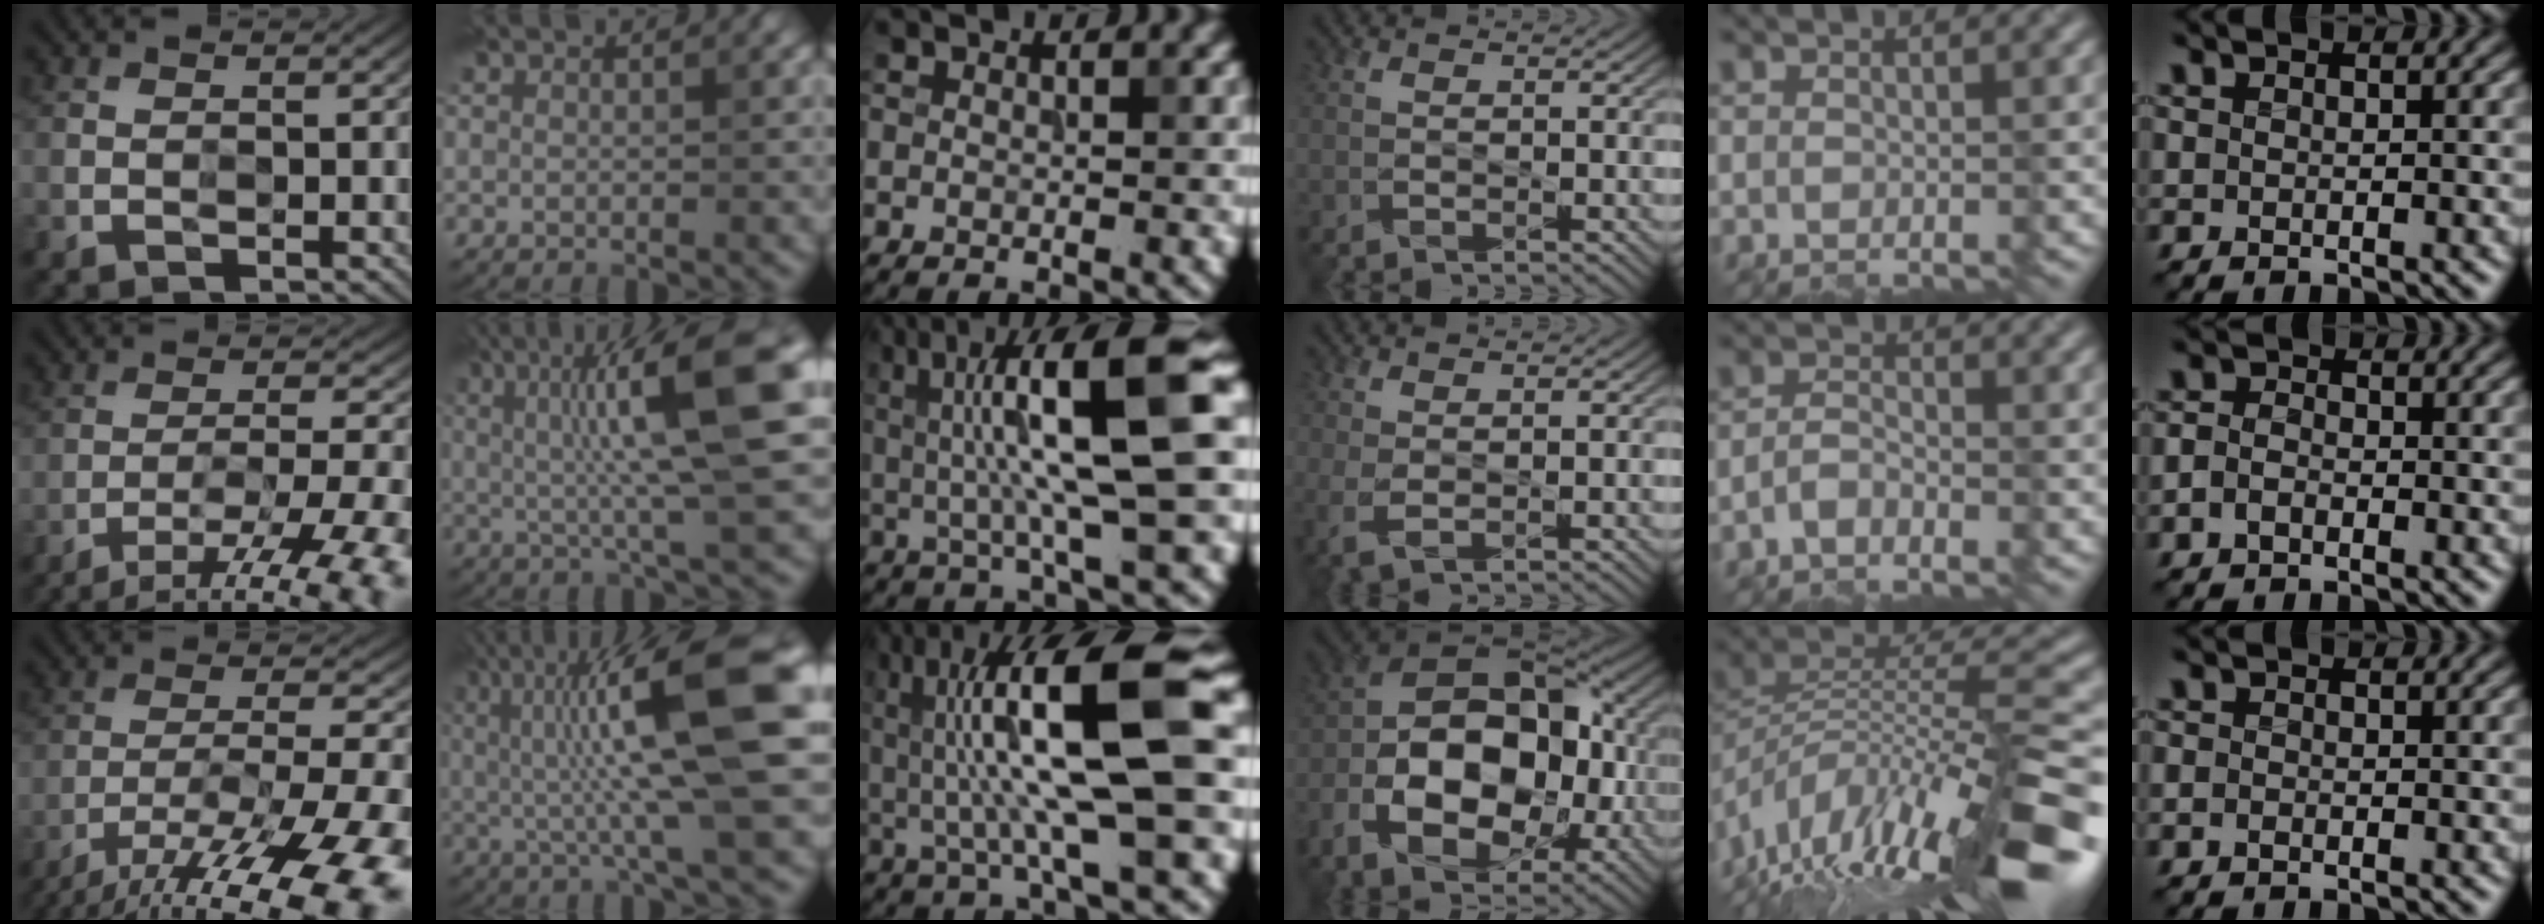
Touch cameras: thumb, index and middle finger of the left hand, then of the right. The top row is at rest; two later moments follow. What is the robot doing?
{"motion": "wipe", "object": "glass cup"}